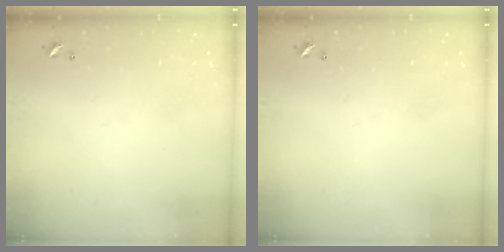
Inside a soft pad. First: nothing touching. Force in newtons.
{"total": 0.0}